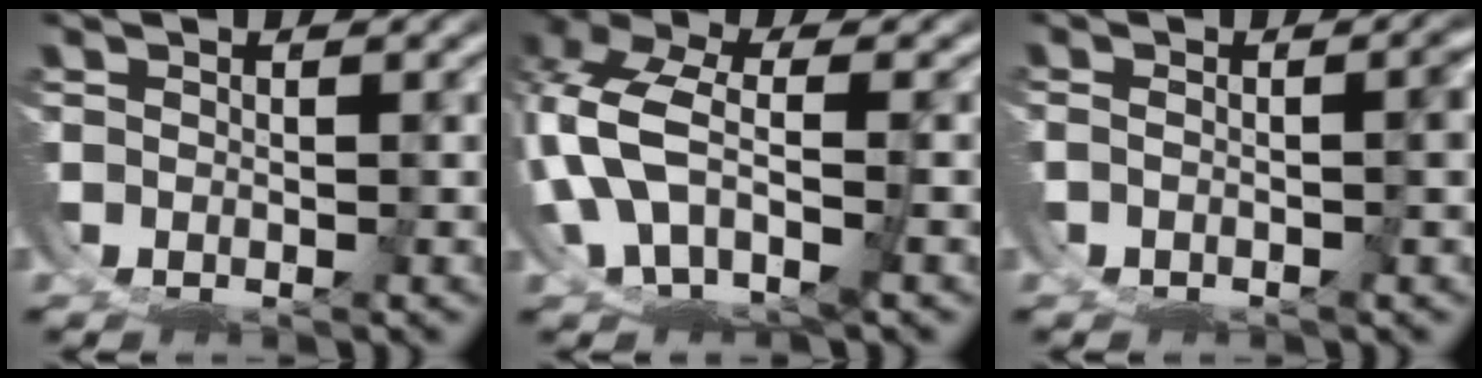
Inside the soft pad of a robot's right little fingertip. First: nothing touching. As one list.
[{"total": 9.2, "force": [-0.6, 7.5, 5.3], "torque": [-0.155, -0.031, -0.002]}, {"total": 2.4, "force": [-0.5, 0.7, 2.2], "torque": [-0.022, 0.000, -0.007]}]